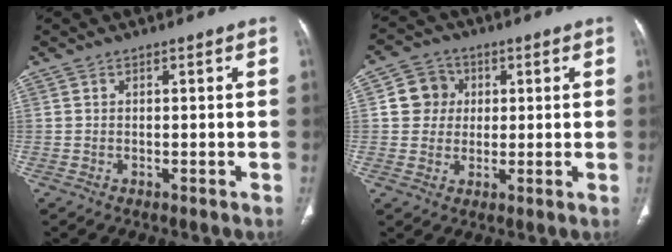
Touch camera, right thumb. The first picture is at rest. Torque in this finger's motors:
{"motor_torque": [-0.60, 0.55, 0.27, -0.13, 0.00]}